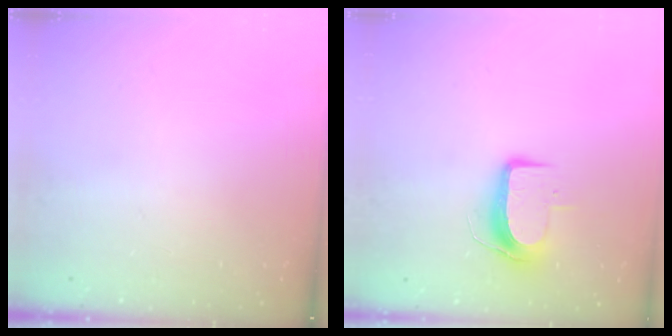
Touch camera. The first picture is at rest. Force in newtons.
{"total": 9.0, "press": 9.0, "slide": 0.8}